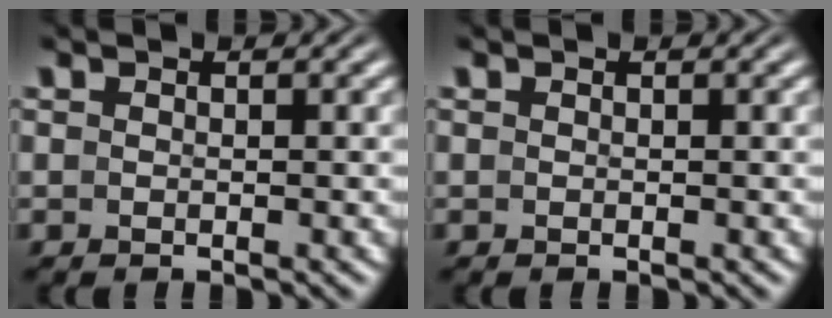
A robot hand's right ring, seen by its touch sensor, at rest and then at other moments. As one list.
[{"total": 0.0}]